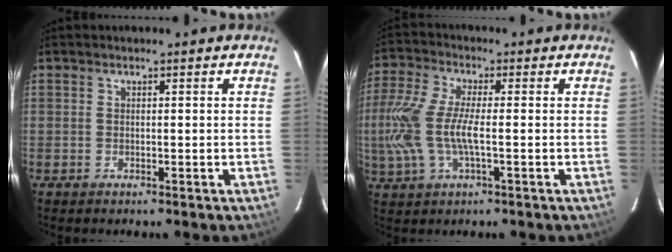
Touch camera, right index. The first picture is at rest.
{"total": 12.2, "force": [-1.5, 3.9, 11.5], "torque": [-0.253, -0.002, -0.030]}